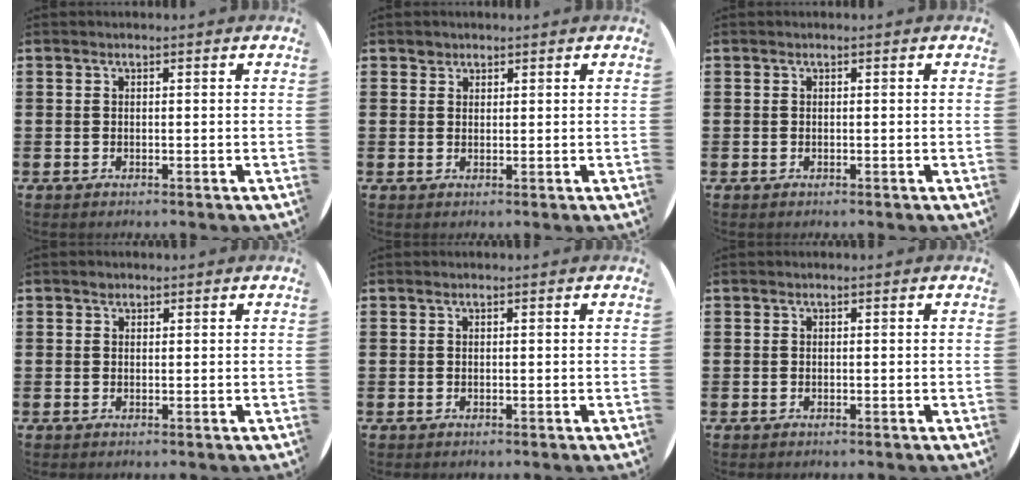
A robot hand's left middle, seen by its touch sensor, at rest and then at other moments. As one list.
[{"total": 1.2, "force": [1.0, 0.6, -0.1], "torque": [0.008, -0.002, 0.018]}, {"total": 0.0}, {"total": 0.7, "force": [0.5, 0.4, 0.1], "torque": [0.006, 0.000, 0.008]}, {"total": 0.0}, {"total": 0.0}]